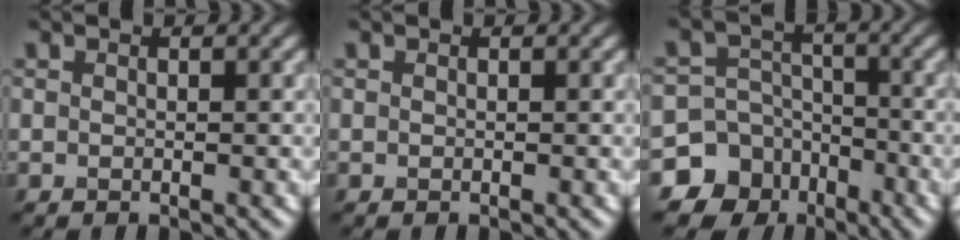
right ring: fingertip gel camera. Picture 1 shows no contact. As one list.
[{"total": 0.0}, {"total": 11.3, "force": [-6.5, 9.1, 1.4], "torque": [-0.029, -0.029, -0.126]}]